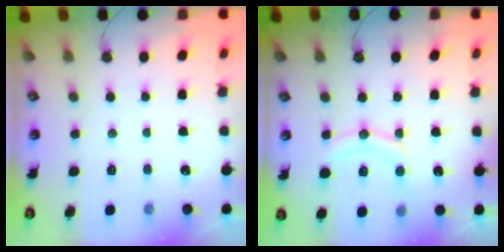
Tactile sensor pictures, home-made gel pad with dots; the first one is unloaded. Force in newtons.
{"total": 11.4, "press": 11.3, "slide": 1.0}